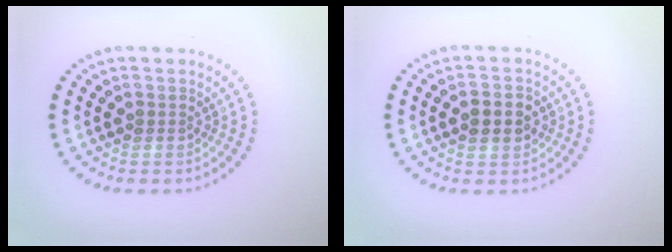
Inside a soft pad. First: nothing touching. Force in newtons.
{"total": 3.2, "press": 3.2, "slide": 0.1}